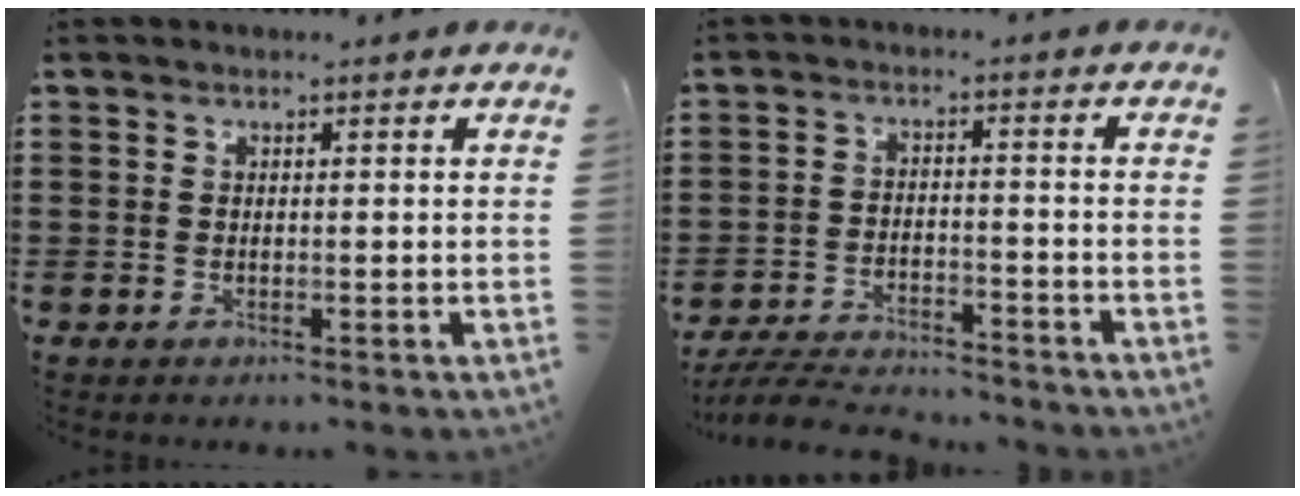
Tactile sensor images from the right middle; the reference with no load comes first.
{"total": 5.5, "force": [-5.3, 0.5, 1.2], "torque": [-0.030, 0.002, -0.107]}